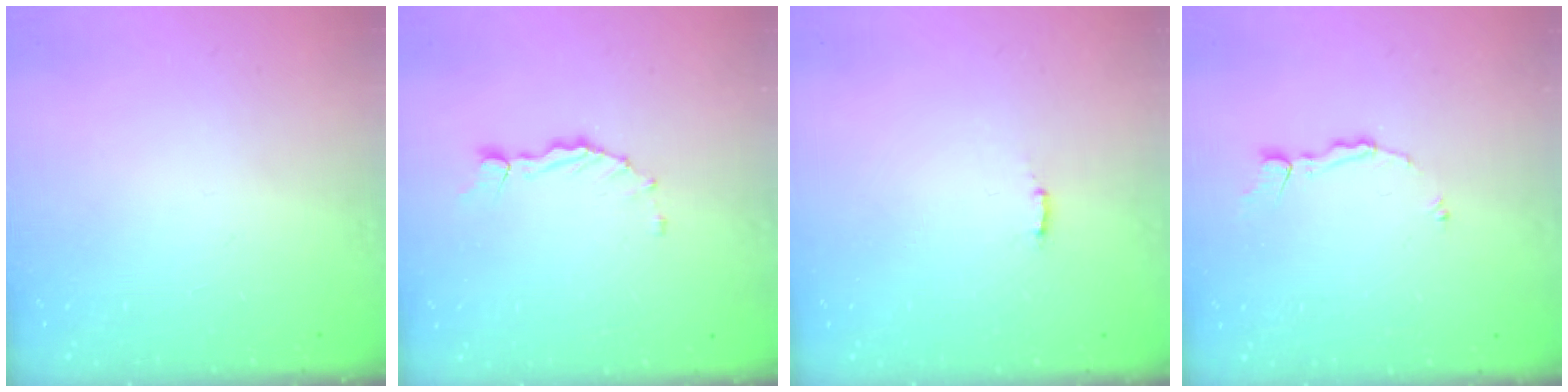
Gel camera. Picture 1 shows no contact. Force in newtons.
{"total": 1.6, "press": 1.5, "slide": 0.2}
{"total": 3.0, "press": 2.9, "slide": 0.5}
{"total": 4.0, "press": 3.9, "slide": 0.5}